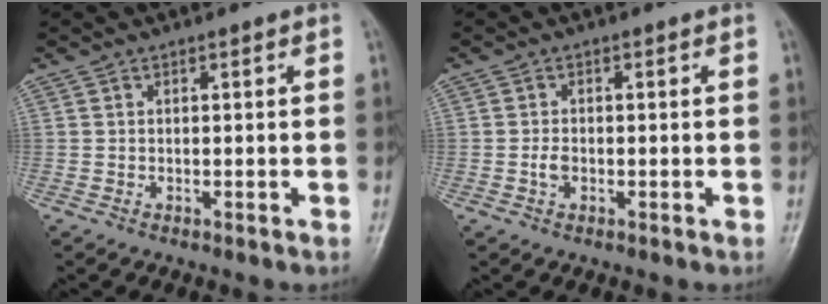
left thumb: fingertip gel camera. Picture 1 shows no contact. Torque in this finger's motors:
{"motor_torque": [0.01, 0.04, 0.25, 0.12, 0.00]}